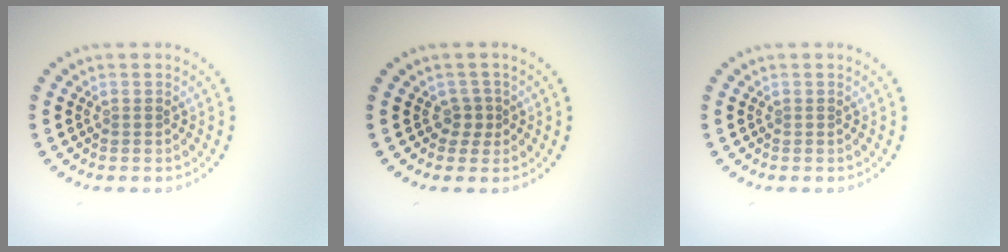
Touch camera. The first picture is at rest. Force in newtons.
{"total": 1.3, "press": 1.1, "slide": 0.7}
{"total": 0.0}